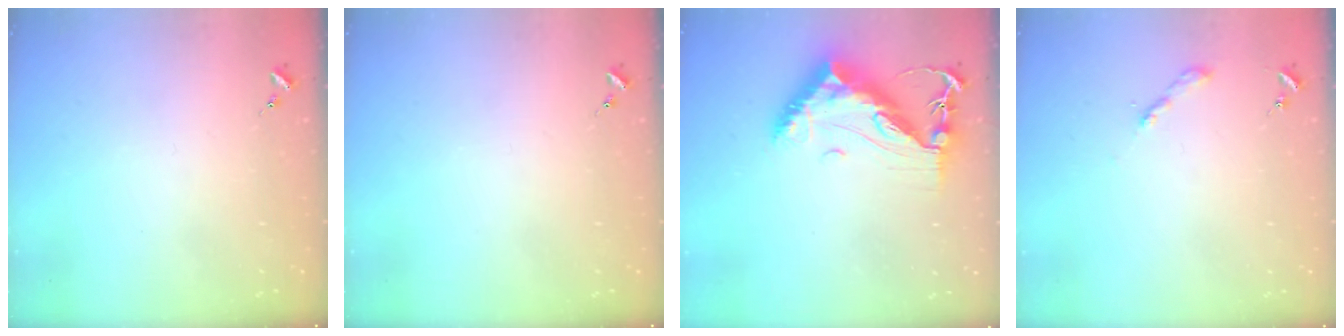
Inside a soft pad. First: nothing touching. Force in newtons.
{"total": 0.0}
{"total": 13.5, "press": 13.4, "slide": 1.3}
{"total": 2.0, "press": 2.0, "slide": 0.2}